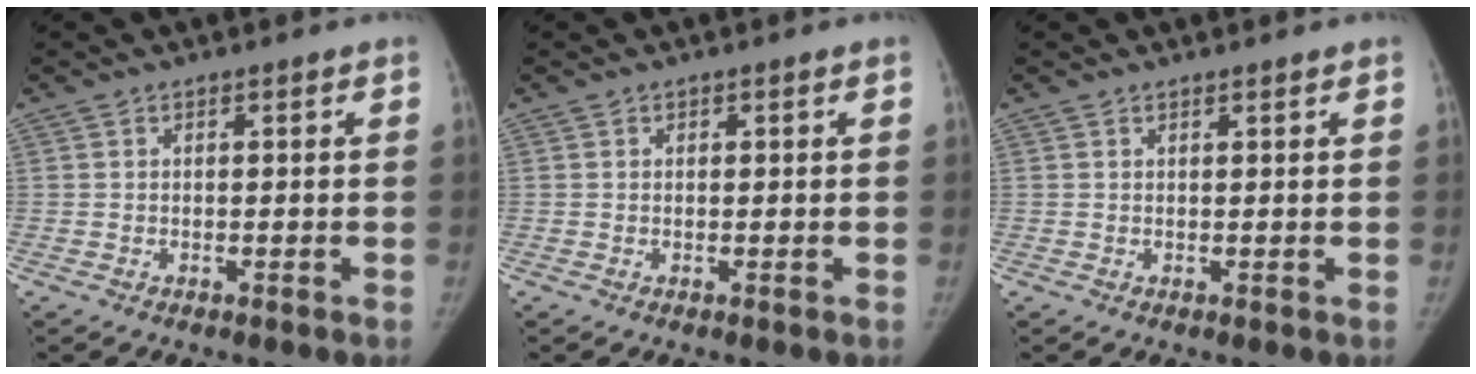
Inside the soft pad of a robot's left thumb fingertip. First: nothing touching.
{"total": 0.0}
{"total": 0.6, "force": [0.5, 0.0, 0.2], "torque": [-0.006, -0.004, 0.009]}